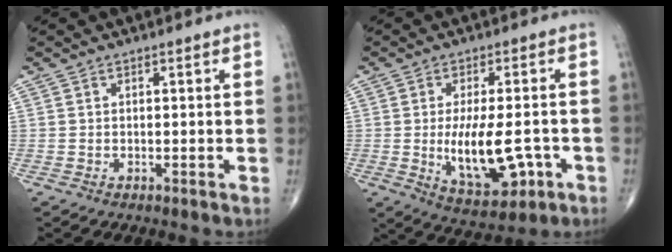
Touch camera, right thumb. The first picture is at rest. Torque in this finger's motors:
{"motor_torque": [0.87, 2.45, 0.90, 0.56, 0.29]}